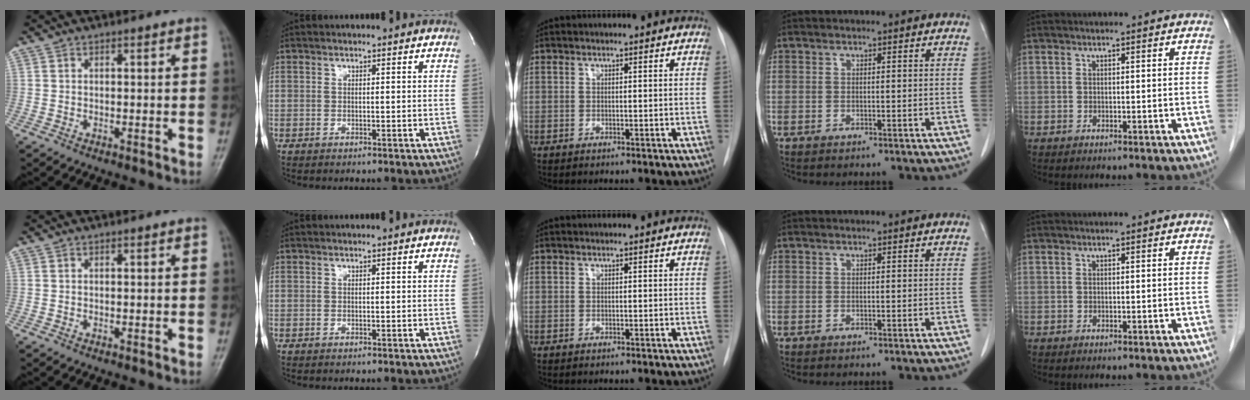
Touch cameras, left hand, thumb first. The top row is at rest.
{}